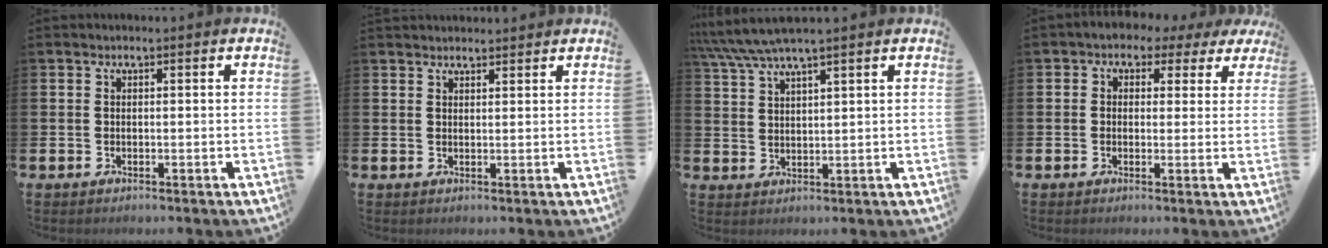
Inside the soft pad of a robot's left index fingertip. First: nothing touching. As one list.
[{"total": 1.8, "force": [1.8, 0.4, 0.0], "torque": [0.004, -0.005, 0.031]}, {"total": 4.8, "force": [4.2, -0.1, 2.2], "torque": [-0.062, -0.010, 0.077]}, {"total": 2.4, "force": [0.8, 2.2, 0.5], "torque": [-0.022, 0.005, 0.007]}]